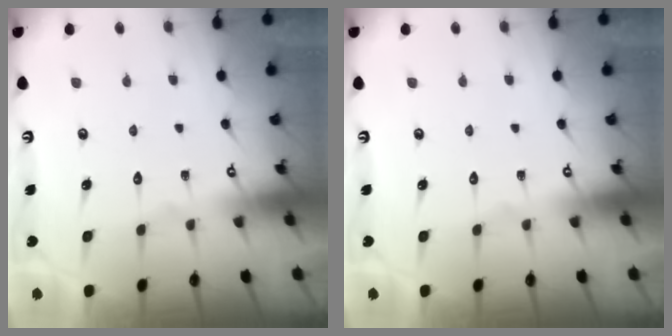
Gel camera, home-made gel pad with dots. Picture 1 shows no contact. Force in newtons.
{"total": 0.0}